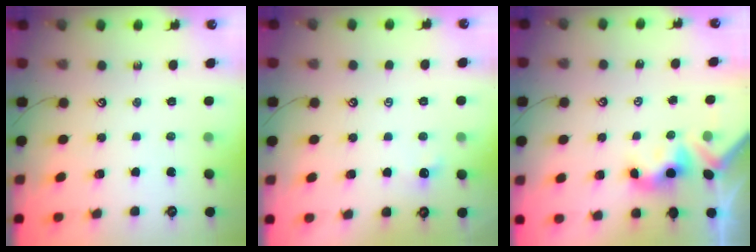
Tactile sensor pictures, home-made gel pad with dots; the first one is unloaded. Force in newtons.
{"total": 0.0}
{"total": 3.7, "press": 3.6, "slide": 0.4}